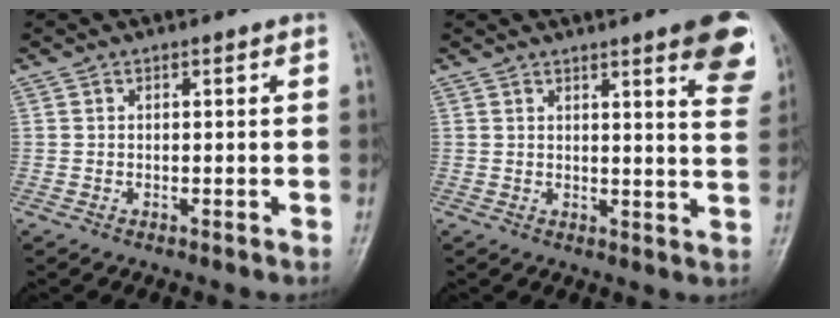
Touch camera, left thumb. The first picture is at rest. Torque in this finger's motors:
{"motor_torque": [1.54, 0.85, 1.06, -0.85, 0.02]}